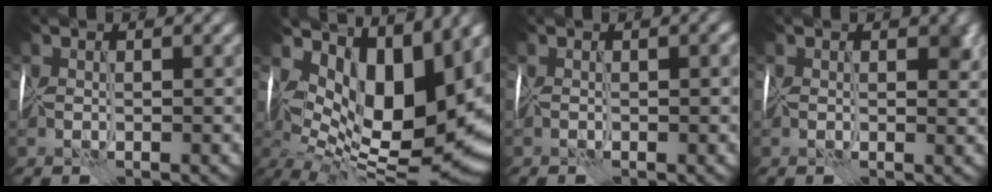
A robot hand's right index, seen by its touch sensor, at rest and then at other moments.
{"total": 13.2, "force": [4.2, 6.6, 10.6], "torque": [-0.169, -0.011, 0.088]}
{"total": 0.0}
{"total": 2.0, "force": [0.6, 1.5, 1.2], "torque": [-0.009, -0.003, 0.009]}